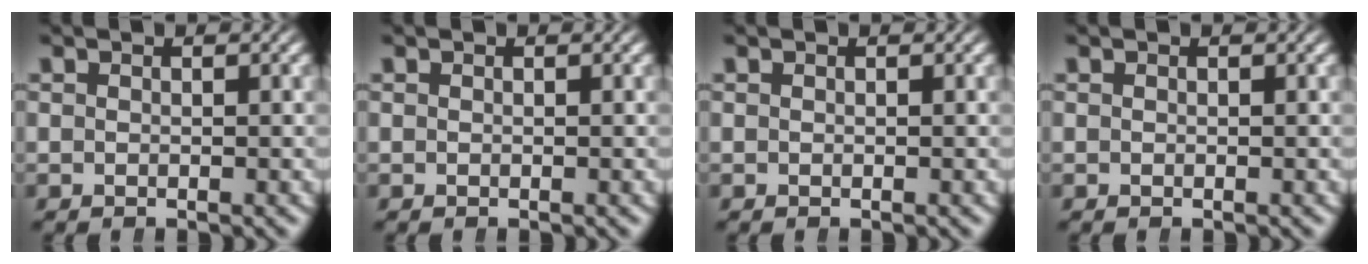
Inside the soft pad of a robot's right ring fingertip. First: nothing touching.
{"total": 0.0}
{"total": 0.0}
{"total": 0.0}